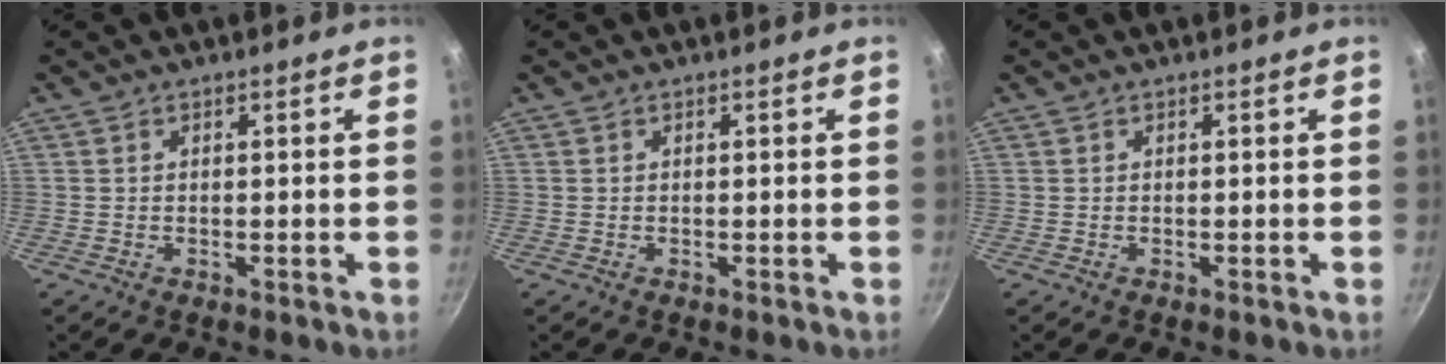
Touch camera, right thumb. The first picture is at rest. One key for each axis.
{"total": 0.0}
{"total": 0.0}